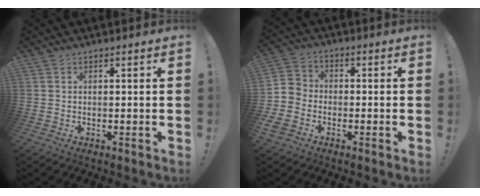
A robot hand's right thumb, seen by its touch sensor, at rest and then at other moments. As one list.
[{"total": 6.3, "force": [-4.0, 4.6, 1.8], "torque": [-0.039, 0.029, -0.074]}]